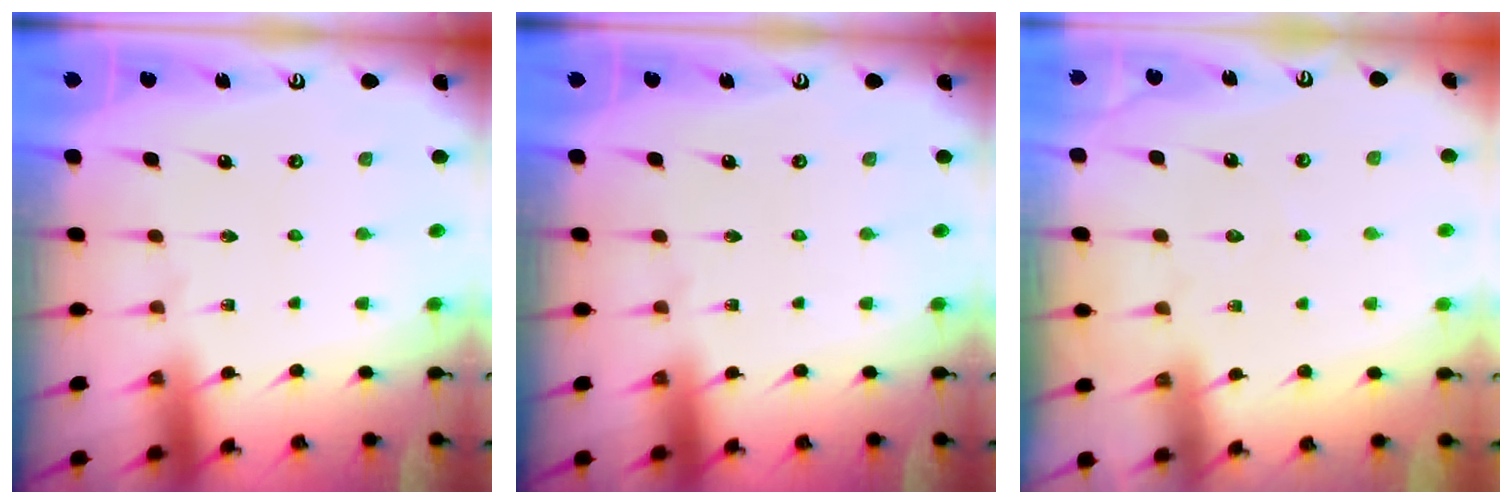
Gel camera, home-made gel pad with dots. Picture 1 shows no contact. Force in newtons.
{"total": 0.0}
{"total": 4.0, "press": 3.9, "slide": 0.6}